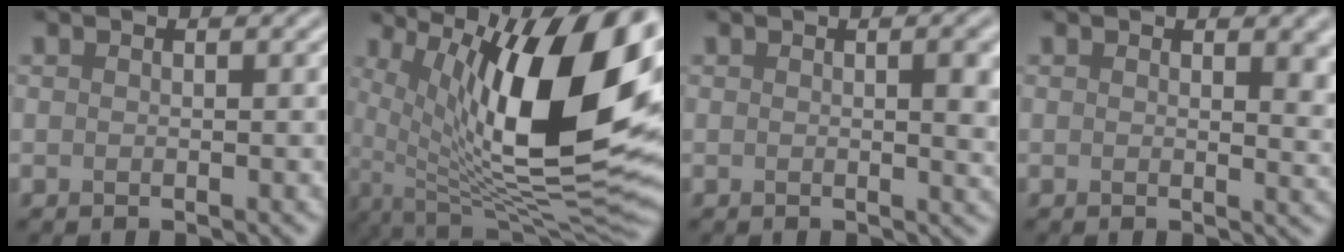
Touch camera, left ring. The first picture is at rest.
{"total": 15.7, "force": [4.2, 5.5, 14.1], "torque": [-0.217, -0.007, 0.068]}
{"total": 3.0, "force": [0.4, 0.8, 2.9], "torque": [-0.032, 0.001, 0.004]}
{"total": 3.0, "force": [1.1, 1.2, 2.5], "torque": [-0.024, -0.003, 0.017]}